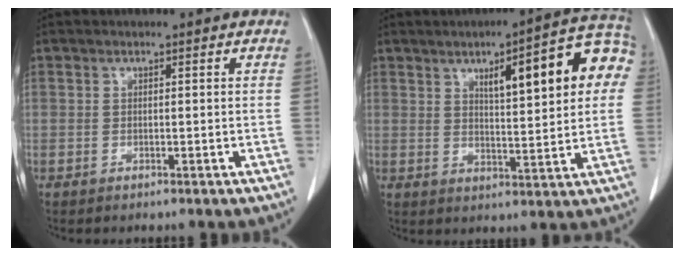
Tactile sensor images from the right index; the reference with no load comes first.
{"total": 14.7, "force": [4.6, 3.0, 13.6], "torque": [-0.177, 0.028, 0.059]}